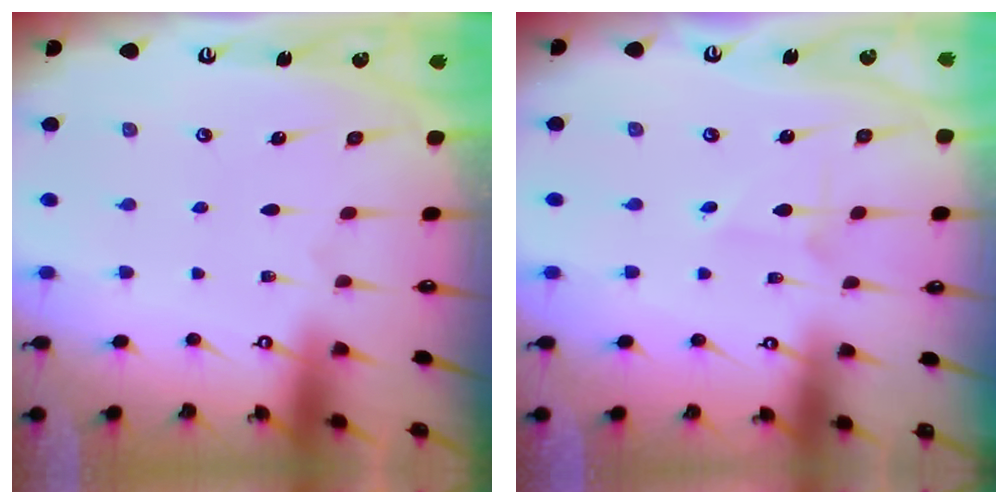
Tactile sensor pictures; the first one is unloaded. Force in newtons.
{"total": 1.4, "press": 1.4, "slide": 0.1}